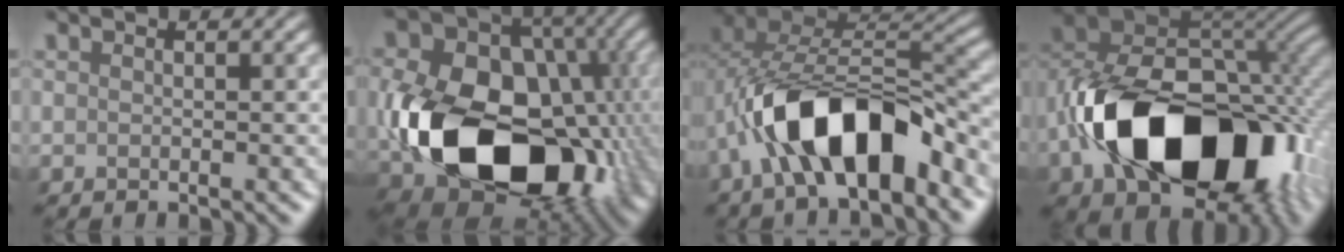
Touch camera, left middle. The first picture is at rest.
{"total": 19.5, "force": [-3.7, 14.1, 13.0], "torque": [-0.259, -0.029, -0.048]}
{"total": 10.7, "force": [-4.7, 4.9, 8.3], "torque": [-0.147, 0.014, -0.076]}
{"total": 17.6, "force": [-6.2, 11.2, 12.1], "torque": [-0.223, -0.007, -0.096]}